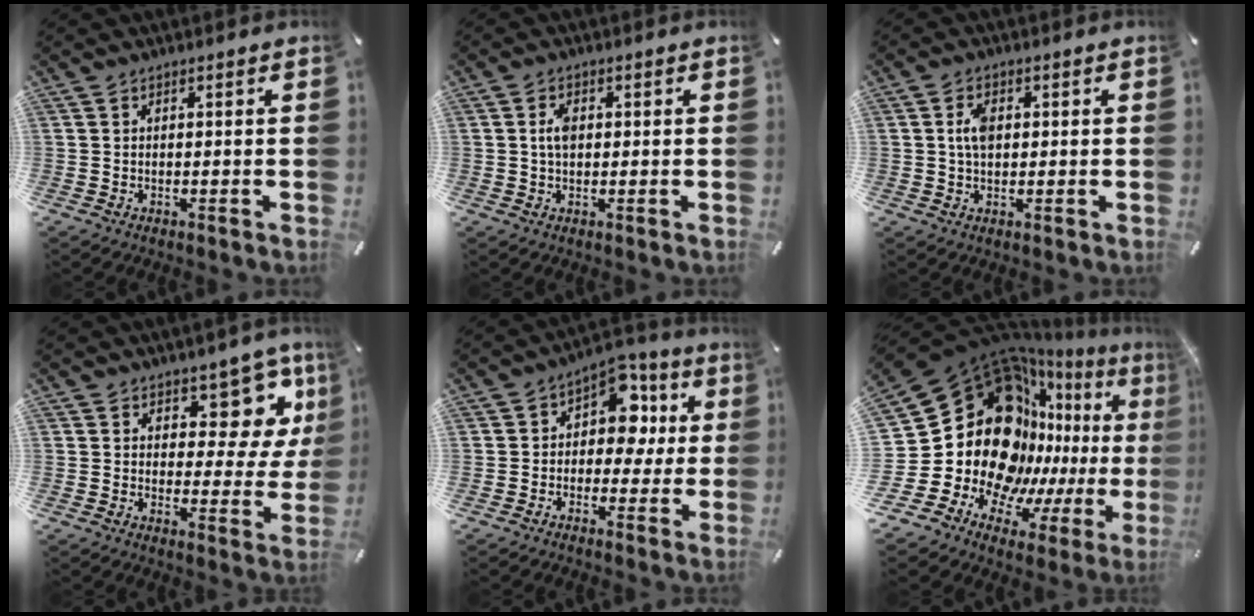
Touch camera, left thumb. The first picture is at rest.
{"total": 3.3, "force": [0.4, 2.0, 2.7], "torque": [-0.063, 0.004, 0.004]}
{"total": 4.4, "force": [0.7, 2.6, 3.5], "torque": [-0.081, 0.006, 0.008]}
{"total": 10.7, "force": [6.9, 6.2, 5.3], "torque": [-0.054, -0.063, 0.120]}
{"total": 10.4, "force": [2.0, 7.9, 6.5], "torque": [-0.089, -0.008, 0.033]}
{"total": 32.8, "force": [3.5, 23.1, 22.9], "torque": [-0.421, -0.095, 0.121]}